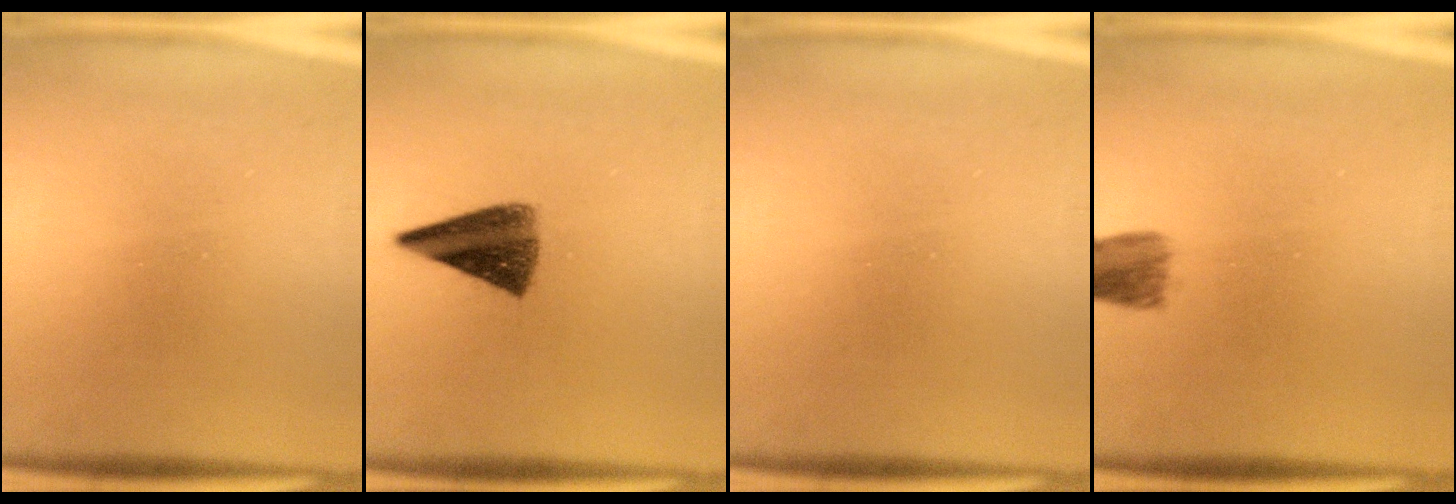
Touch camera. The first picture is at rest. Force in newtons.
{"total": 8.0}
{"total": 0.0}
{"total": 3.1}